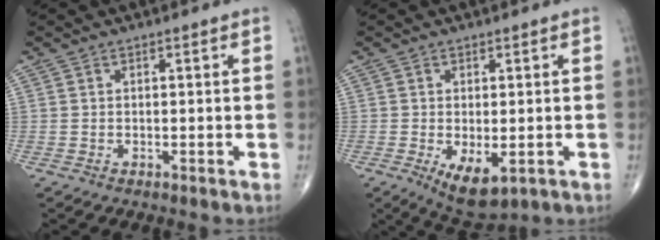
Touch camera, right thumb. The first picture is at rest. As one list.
[{"total": 7.1, "force": [-2.1, 3.4, 5.9], "torque": [-0.093, -0.016, -0.022]}]